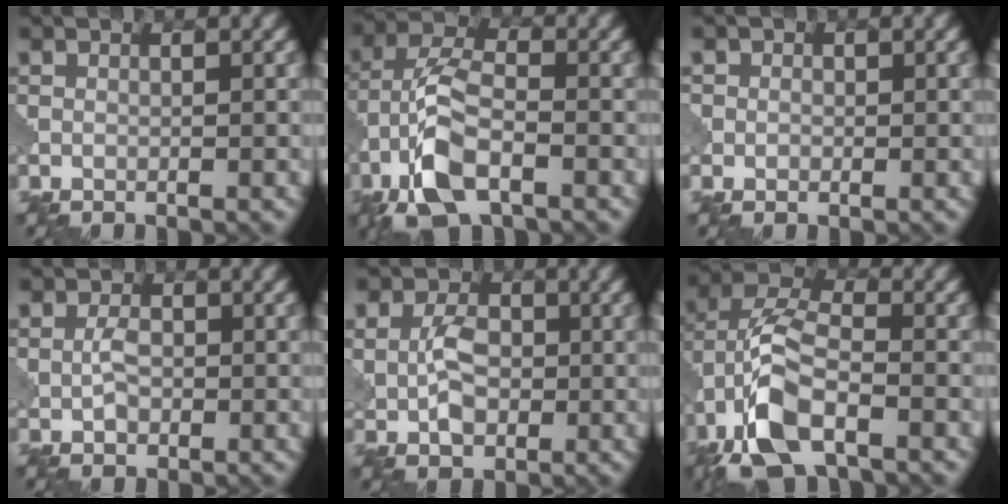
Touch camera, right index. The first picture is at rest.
{"total": 7.0, "force": [-3.3, 3.0, 5.5], "torque": [-0.119, 0.006, -0.076]}
{"total": 2.1, "force": [0.5, 1.9, 0.8], "torque": [0.002, 0.007, -0.007]}
{"total": 2.2, "force": [0.0, 1.6, 1.5], "torque": [-0.028, 0.003, -0.002]}
{"total": 4.5, "force": [0.1, 3.3, 3.1], "torque": [-0.057, 0.002, -0.004]}
{"total": 7.8, "force": [-3.5, 3.4, 6.1], "torque": [-0.135, 0.009, -0.079]}